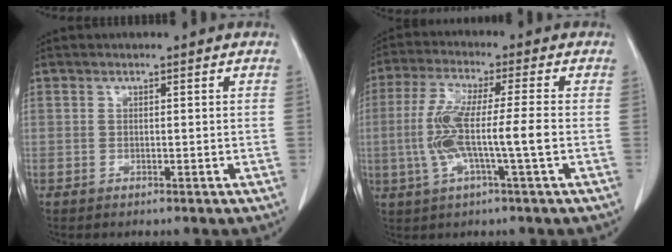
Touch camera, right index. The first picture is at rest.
{"total": 9.4, "force": [-1.6, 0.2, 9.2], "torque": [-0.189, 0.006, -0.033]}